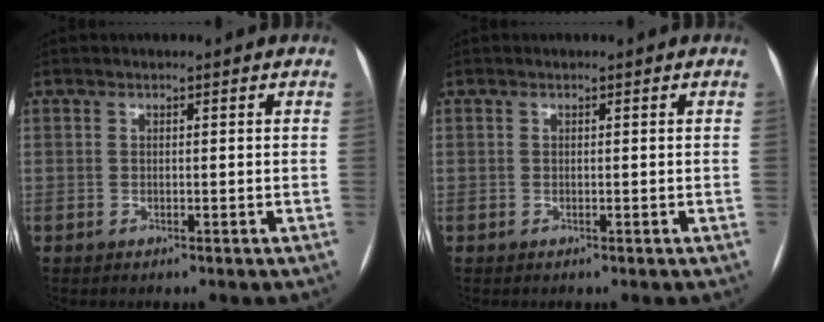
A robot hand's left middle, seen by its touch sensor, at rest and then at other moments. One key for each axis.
{"total": 0.0}